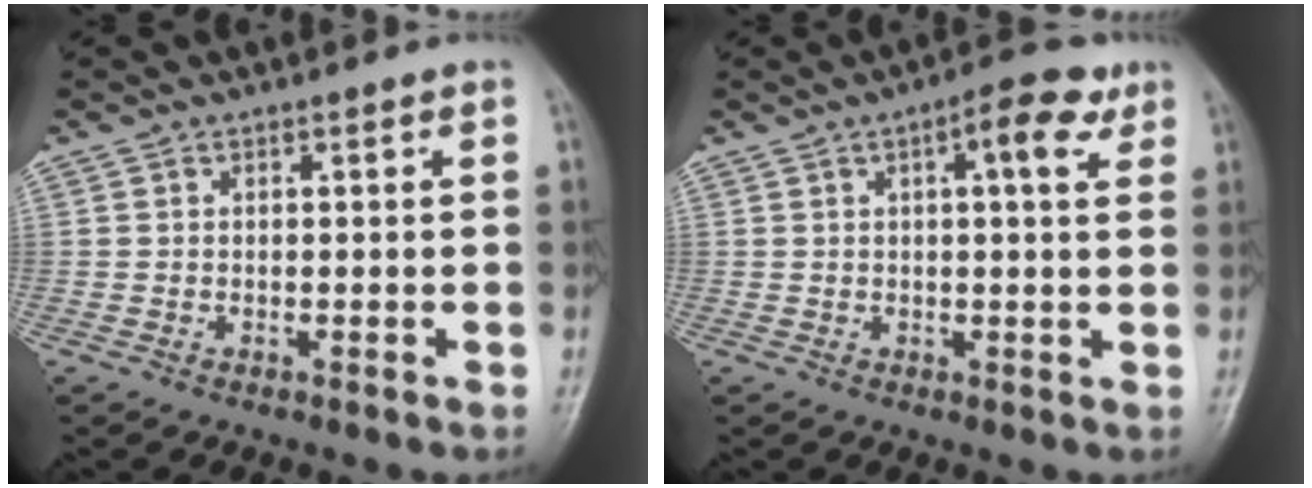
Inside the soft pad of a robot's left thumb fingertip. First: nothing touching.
{"total": 6.9, "force": [3.0, 2.3, 5.8], "torque": [-0.072, 0.002, 0.035]}